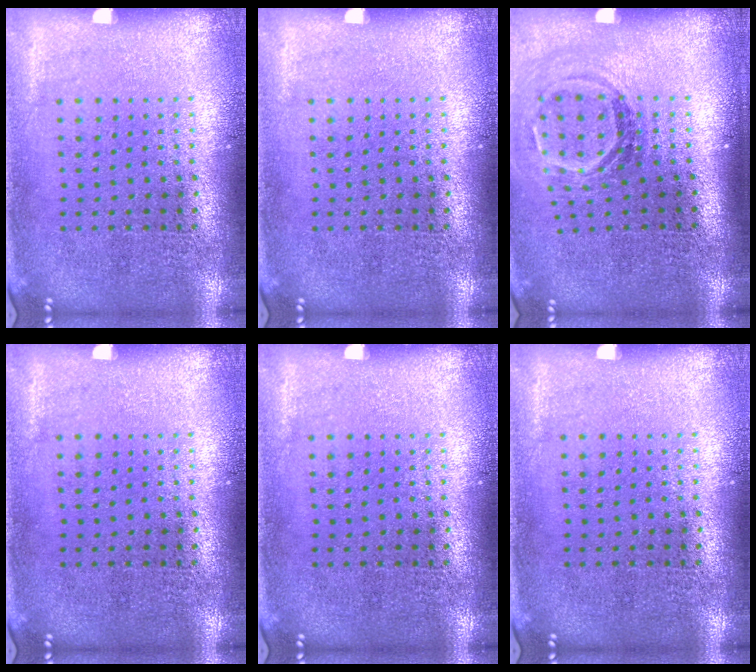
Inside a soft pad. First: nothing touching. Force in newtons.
{"total": 0.0}
{"total": 1.9, "press": 1.2, "slide": 1.4}
{"total": 0.0}
{"total": 0.0}
{"total": 0.0}